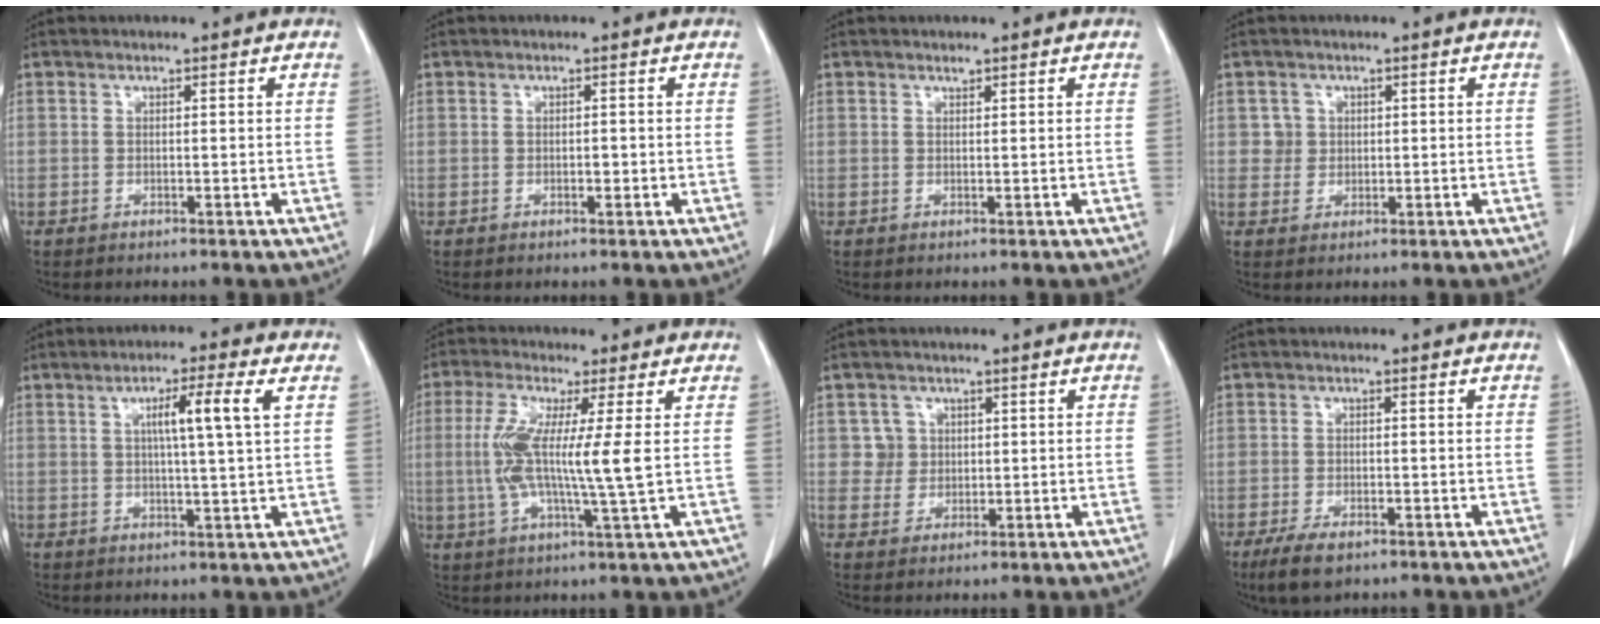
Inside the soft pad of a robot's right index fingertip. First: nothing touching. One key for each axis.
{"total": 1.2, "fx": -0.3, "fy": 0.6, "fz": 0.9, "tx": -0.017, "ty": 0.000, "tz": -0.003}
{"total": 0.6, "fx": 0.5, "fy": 0.3, "fz": 0.2, "tx": -0.003, "ty": 0.001, "tz": 0.010}
{"total": 2.8, "fx": 0.6, "fy": 2.7, "fz": 0.1, "tx": 0.008, "ty": 0.006, "tz": 0.011}
{"total": 7.1, "fx": 2.2, "fy": -0.5, "fz": 6.7, "tx": -0.115, "ty": 0.003, "tz": 0.037}
{"total": 10.6, "fx": 0.8, "fy": -0.1, "fz": 10.6, "tx": -0.227, "ty": -0.007, "tz": 0.010}
{"total": 3.3, "fx": 0.8, "fy": 3.2, "fz": 0.0, "tx": 0.011, "ty": 0.009, "tz": 0.016}
{"total": 5.2, "fx": -3.4, "fy": 2.1, "fz": 3.3, "tx": -0.067, "ty": -0.008, "tz": -0.055}